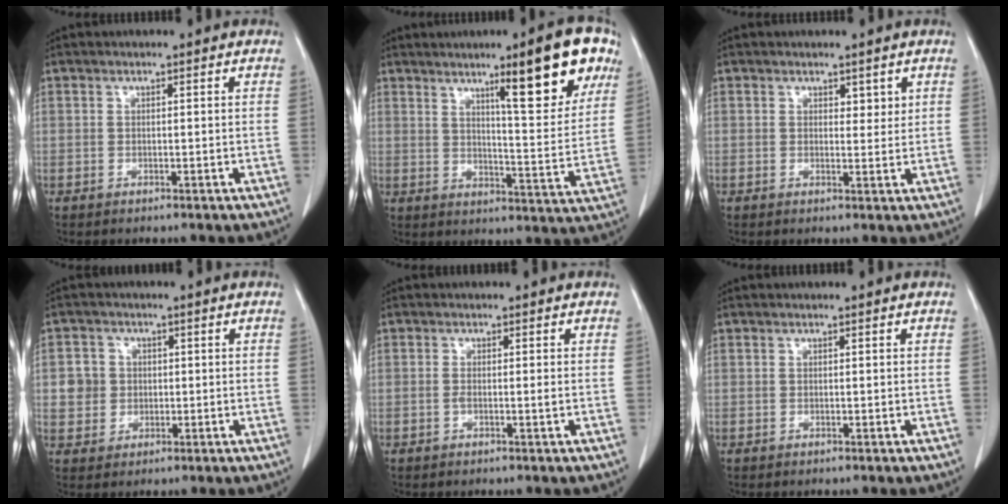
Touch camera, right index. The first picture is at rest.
{"total": 15.3, "force": [8.7, 1.7, 12.5], "torque": [-0.159, -0.002, 0.118]}
{"total": 1.9, "force": [1.0, 1.1, 1.1], "torque": [-0.008, -0.004, 0.016]}
{"total": 4.4, "force": [0.3, 4.3, 0.9], "torque": [-0.013, 0.016, 0.014]}
{"total": 1.0, "force": [-0.2, 0.0, 1.0], "torque": [-0.014, 0.001, -0.002]}
{"total": 0.0}